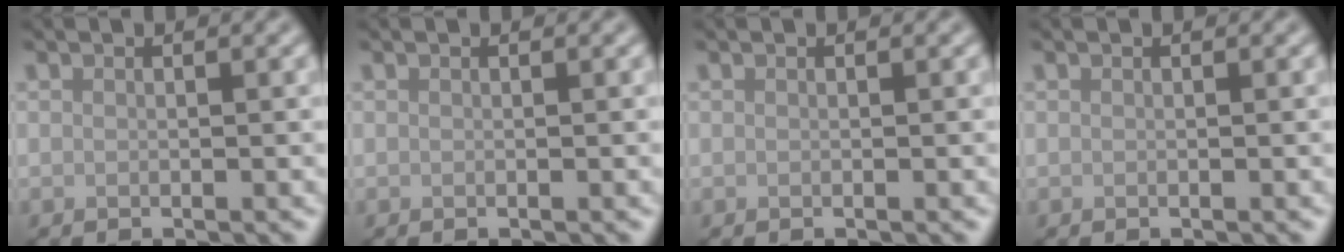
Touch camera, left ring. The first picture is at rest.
{"total": 0.0}
{"total": 0.0}
{"total": 0.0}